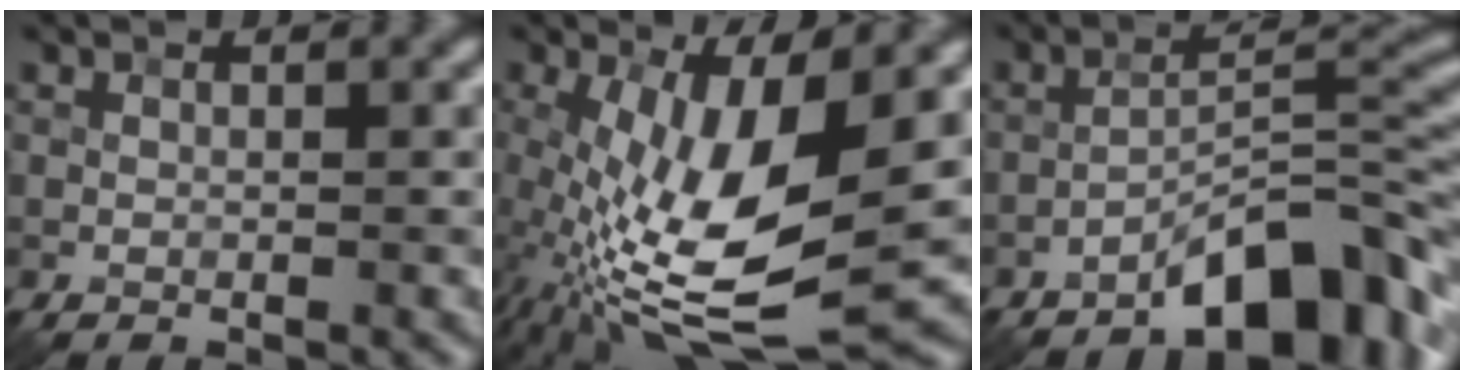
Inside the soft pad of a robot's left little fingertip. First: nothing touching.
{"total": 13.2, "force": [-0.8, 4.8, 12.2], "torque": [-0.232, -0.019, -0.015]}
{"total": 7.8, "force": [-5.2, 2.0, 5.4], "torque": [-0.079, 0.019, -0.087]}